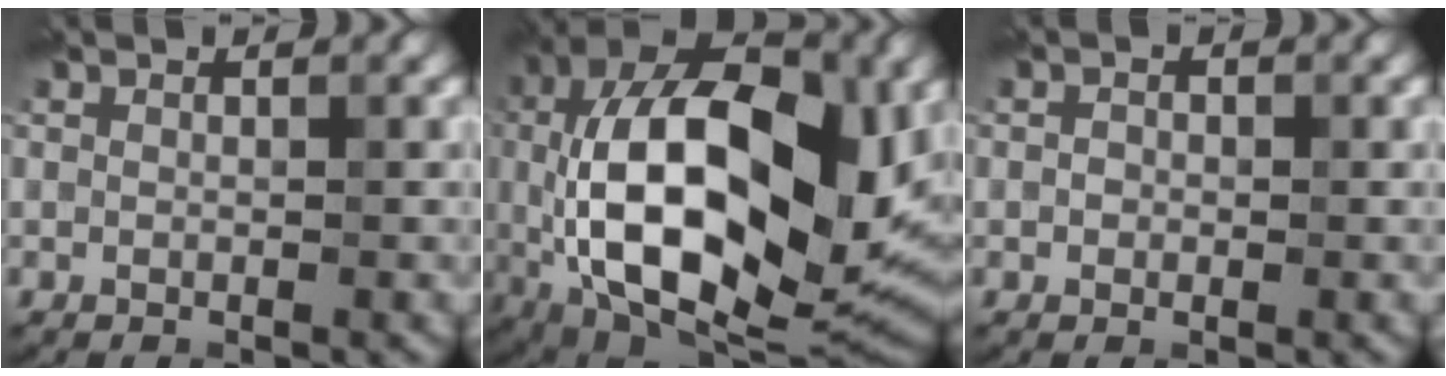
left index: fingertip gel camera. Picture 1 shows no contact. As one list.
[{"total": 19.1, "force": [-0.5, 10.1, 16.3], "torque": [-0.293, 0.007, -0.007]}, {"total": 0.6, "force": [-0.1, 0.5, 0.3], "torque": [0.005, 0.004, -0.010]}]